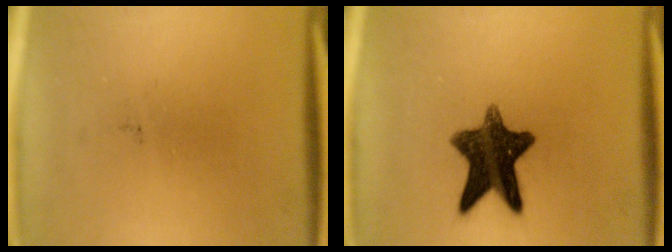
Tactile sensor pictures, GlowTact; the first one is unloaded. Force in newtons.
{"total": 11.8}